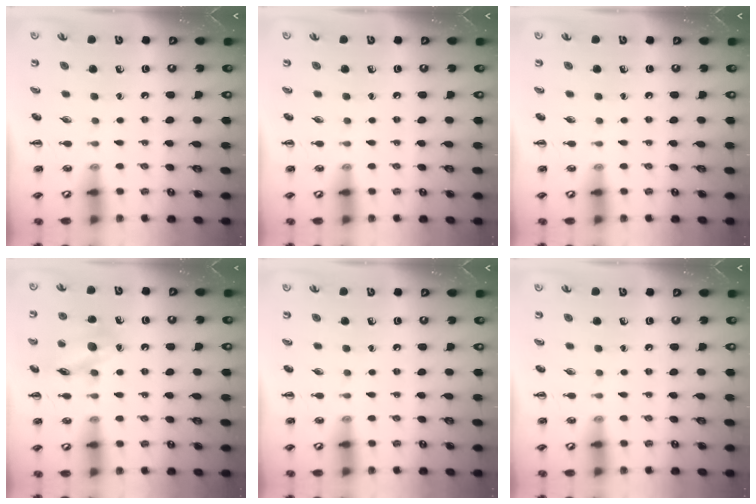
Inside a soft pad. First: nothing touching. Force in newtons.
{"total": 0.0}
{"total": 0.0}
{"total": 13.1, "press": 13.1, "slide": 0.9}
{"total": 0.0}
{"total": 0.0}